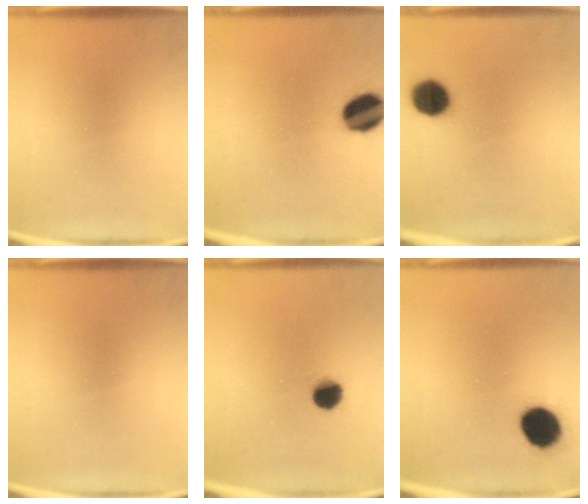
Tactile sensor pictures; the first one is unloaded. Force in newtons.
{"total": 10.4}
{"total": 8.6}
{"total": 0.0}
{"total": 5.6}
{"total": 10.4}